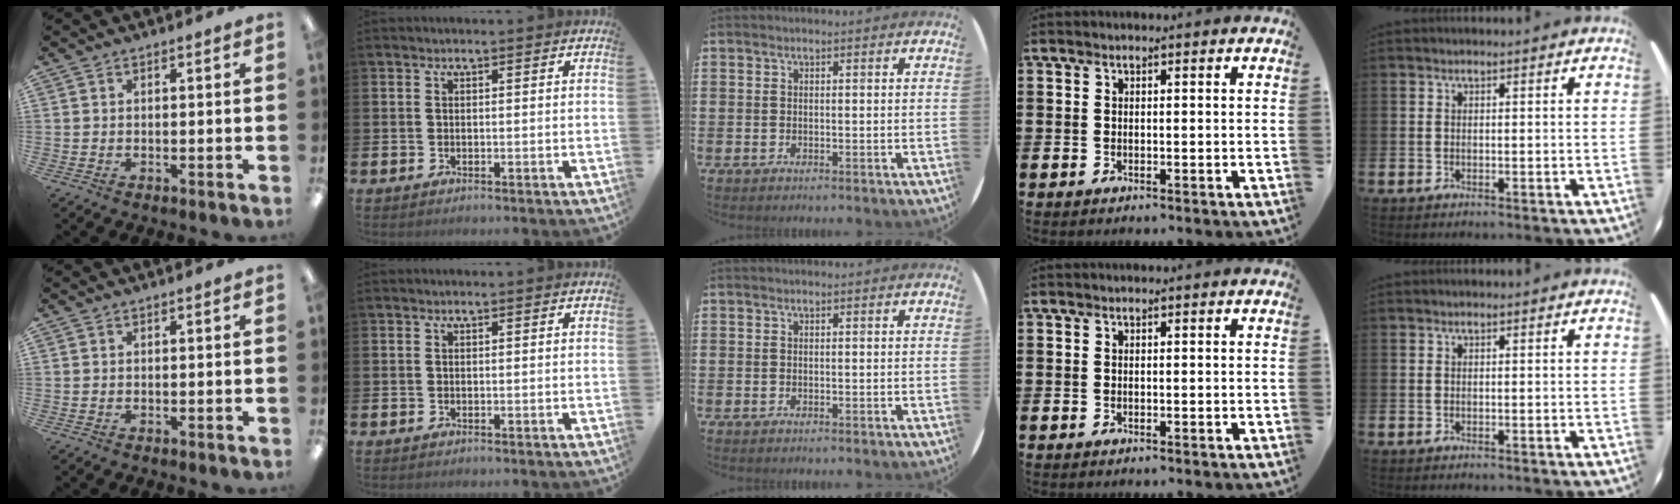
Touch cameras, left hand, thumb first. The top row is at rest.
{}